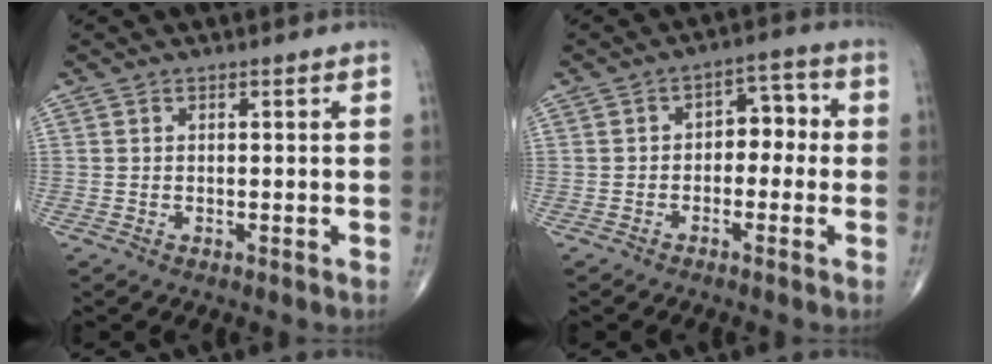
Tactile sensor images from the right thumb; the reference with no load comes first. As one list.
[{"total": 5.8, "force": [-0.7, 4.0, 4.1], "torque": [-0.029, 0.032, -0.022]}]